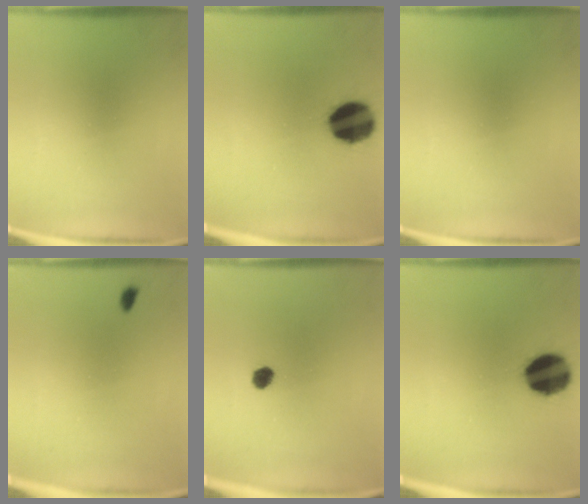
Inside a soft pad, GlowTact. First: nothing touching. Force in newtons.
{"total": 16.2}
{"total": 0.0}
{"total": 0.7}
{"total": 2.5}
{"total": 16.2}